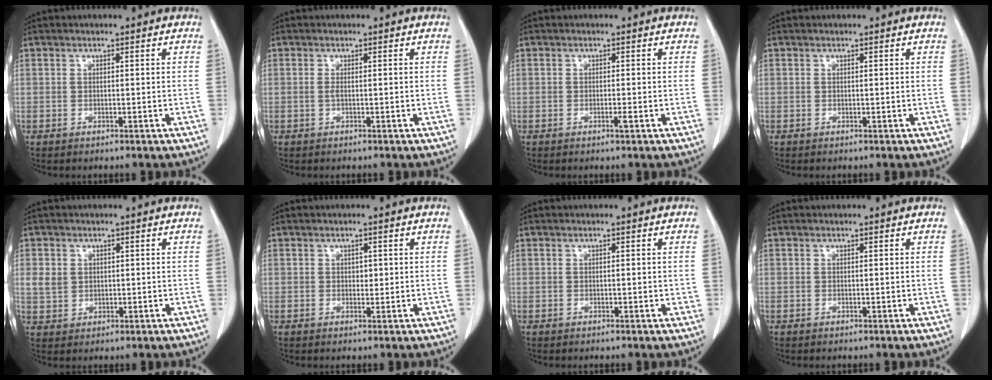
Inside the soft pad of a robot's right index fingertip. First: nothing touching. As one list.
[{"total": 0.8, "force": [-0.1, 0.1, 0.8], "torque": [-0.017, 0.000, -0.002]}, {"total": 1.0, "force": [-0.5, 0.0, 0.9], "torque": [-0.019, -0.001, -0.007]}, {"total": 0.0}, {"total": 3.6, "force": [0.9, 3.2, 1.5], "torque": [-0.027, 0.006, 0.023]}, {"total": 1.1, "force": [0.2, 0.8, 0.8], "torque": [-0.008, 0.001, 0.003]}, {"total": 0.8, "force": [0.0, 0.4, 0.8], "torque": [-0.011, 0.001, 0.000]}, {"total": 0.0}]